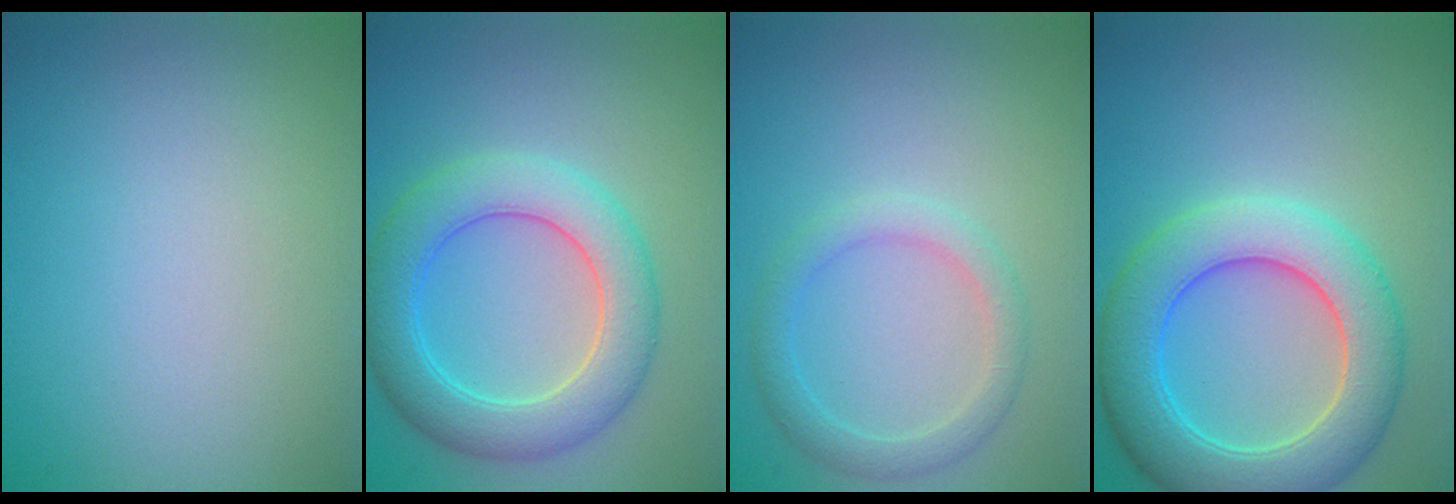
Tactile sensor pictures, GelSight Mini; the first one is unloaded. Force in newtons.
{"total": 6.1, "press": 6.1, "slide": 0.2}
{"total": 2.4, "press": 2.4, "slide": 0.1}
{"total": 7.7, "press": 7.7, "slide": 0.2}